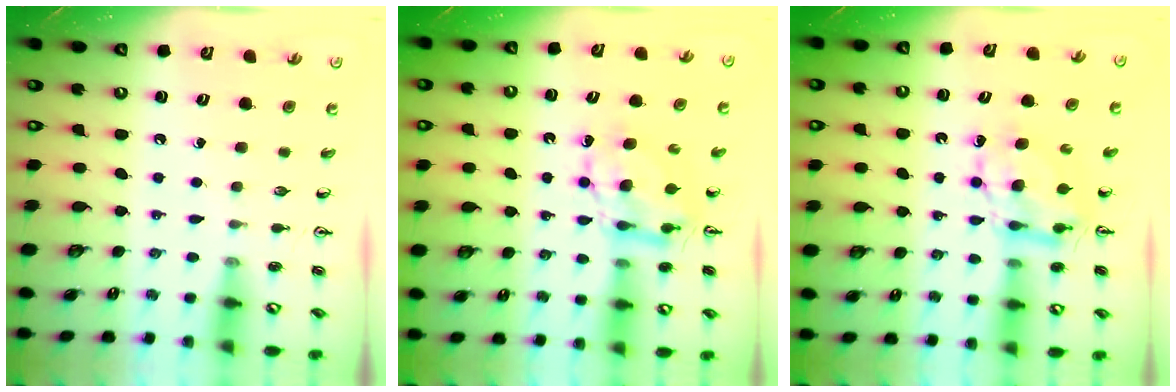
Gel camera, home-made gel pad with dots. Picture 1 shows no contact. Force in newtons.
{"total": 6.8, "press": 6.8, "slide": 0.2}
{"total": 6.8, "press": 6.8, "slide": 0.2}